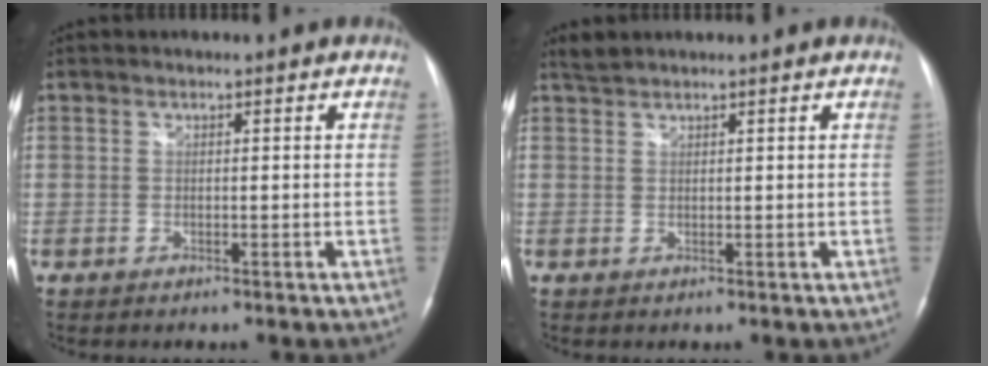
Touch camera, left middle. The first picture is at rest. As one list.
[{"total": 1.4, "force": [1.4, 0.0, 0.1], "torque": [-0.007, 0.009, 0.033]}]